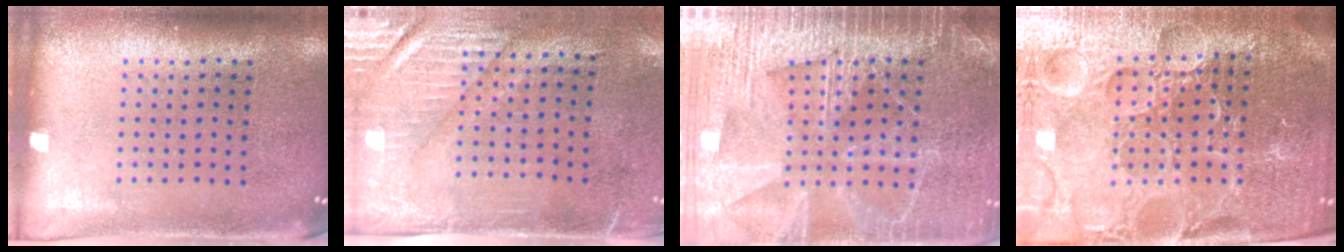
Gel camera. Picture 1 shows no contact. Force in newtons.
{"total": 3.0, "press": 2.5, "slide": 1.6}
{"total": 6.5, "press": 6.5, "slide": 0.8}
{"total": 5.7, "press": 5.2, "slide": 2.4}